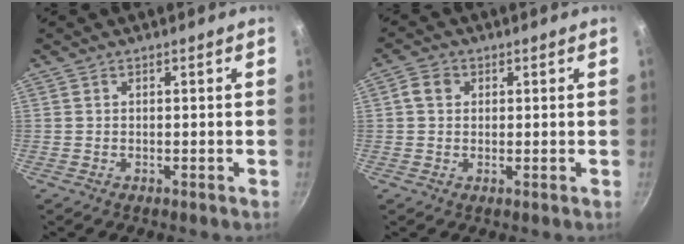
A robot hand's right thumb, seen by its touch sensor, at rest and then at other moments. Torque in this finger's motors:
{"motor_torque": [0.09, 0.08, 0.14, -0.12, 0.14]}